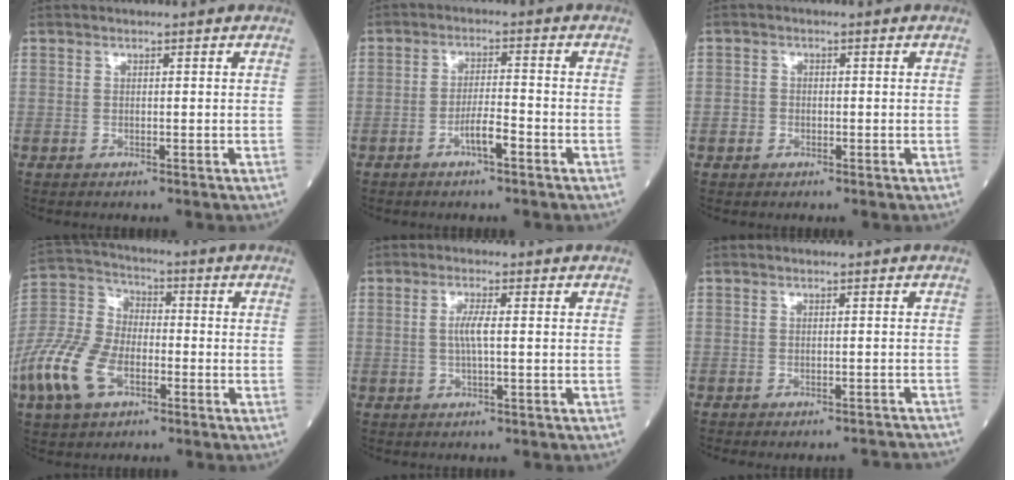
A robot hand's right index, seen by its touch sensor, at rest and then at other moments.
{"total": 3.9, "force": [-2.1, 0.5, 3.3], "torque": [-0.058, 0.003, -0.040]}
{"total": 1.6, "force": [-0.5, 1.4, 0.4], "torque": [-0.004, 0.007, -0.010]}
{"total": 13.9, "force": [-5.9, 7.9, 9.9], "torque": [-0.245, 0.005, -0.117]}
{"total": 2.8, "force": [0.0, 0.1, 2.8], "torque": [-0.058, -0.001, -0.001]}
{"total": 5.4, "force": [-5.2, 0.7, 1.1], "torque": [-0.007, -0.005, -0.058]}